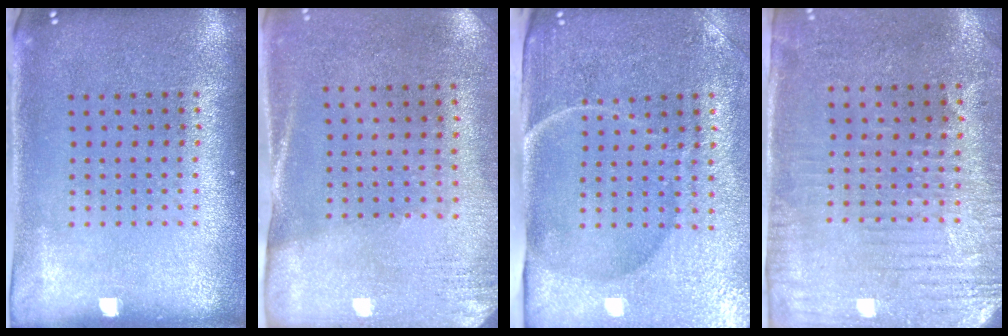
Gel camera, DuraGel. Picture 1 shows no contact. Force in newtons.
{"total": 2.6, "press": 2.3, "slide": 1.3}
{"total": 4.7, "press": 4.0, "slide": 2.5}
{"total": 3.1, "press": 2.6, "slide": 1.7}